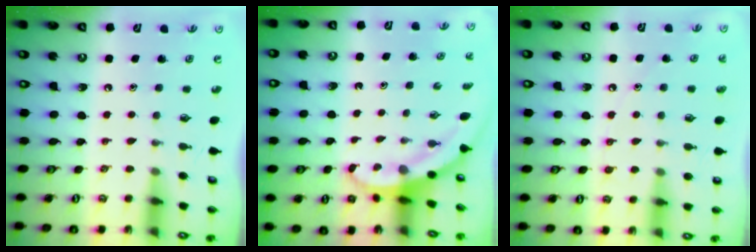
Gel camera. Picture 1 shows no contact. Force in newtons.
{"total": 3.0, "press": 3.0, "slide": 0.1}
{"total": 4.9, "press": 4.9, "slide": 0.8}